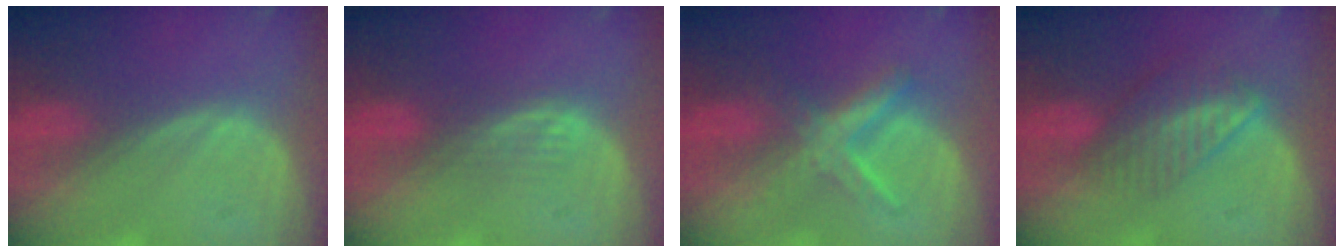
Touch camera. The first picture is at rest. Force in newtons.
{"total": 2.4, "press": 2.3, "slide": 0.4}
{"total": 5.4, "press": 5.4, "slide": 0.7}
{"total": 6.7, "press": 5.7, "slide": 3.5}